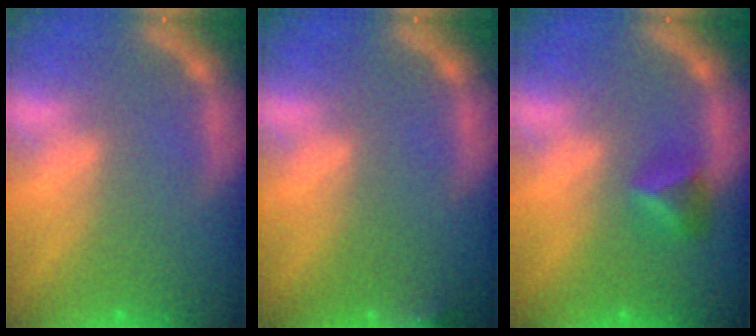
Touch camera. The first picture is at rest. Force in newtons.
{"total": 3.4}
{"total": 2.4}